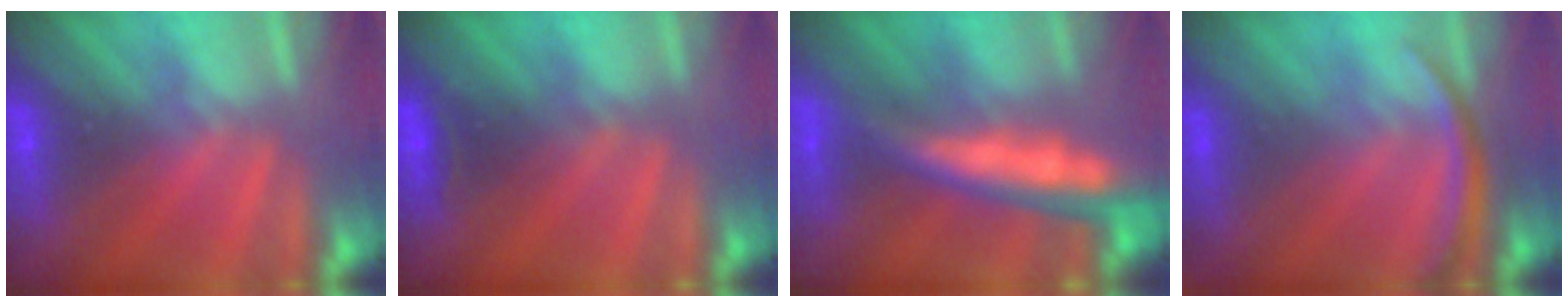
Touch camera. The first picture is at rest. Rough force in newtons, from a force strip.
{"total": 2.4}
{"total": 10.8}
{"total": 2.9}